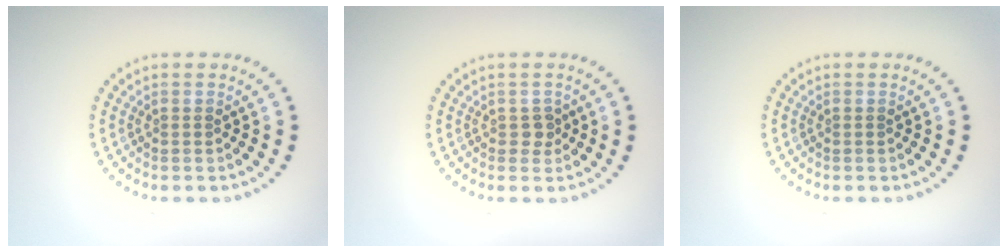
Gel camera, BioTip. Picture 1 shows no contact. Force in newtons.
{"total": 1.0, "press": 0.9, "slide": 0.3}
{"total": 0.0}